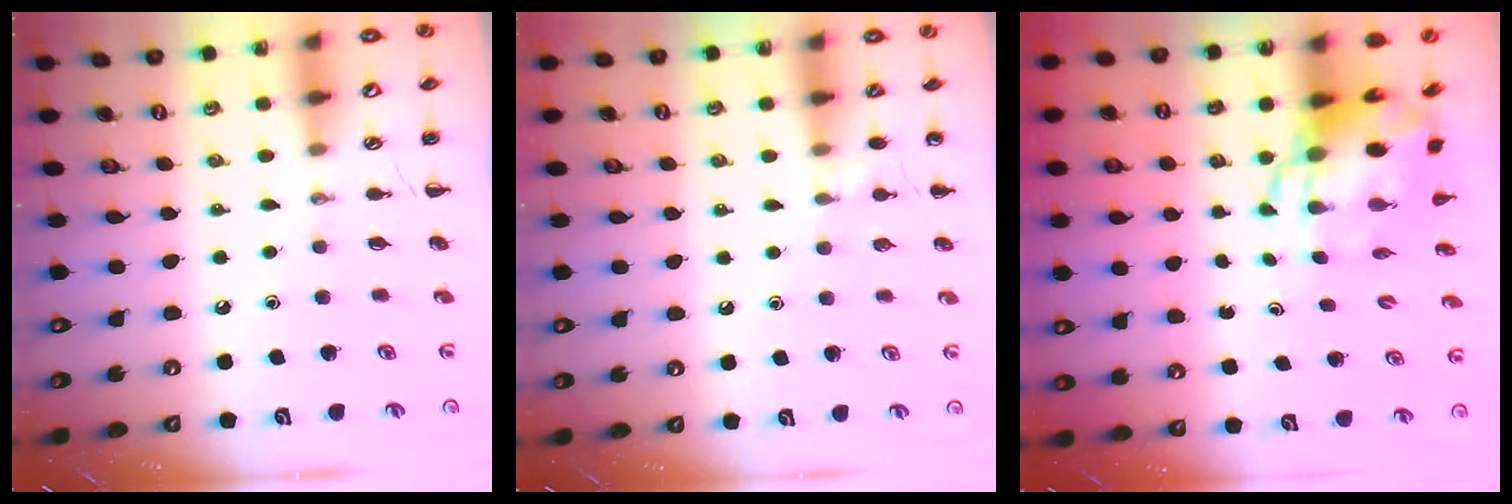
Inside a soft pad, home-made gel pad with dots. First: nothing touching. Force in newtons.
{"total": 5.0, "press": 4.7, "slide": 1.6}
{"total": 7.7, "press": 7.4, "slide": 2.0}